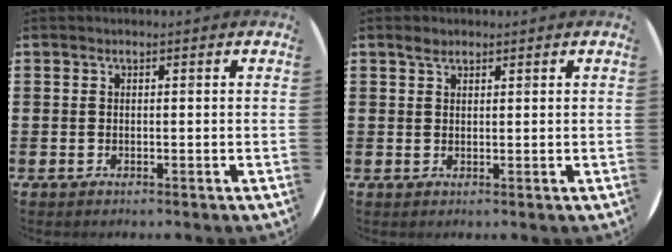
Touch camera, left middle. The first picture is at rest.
{"total": 1.4, "force": [1.1, 0.6, 0.5], "torque": [-0.004, 0.000, 0.020]}